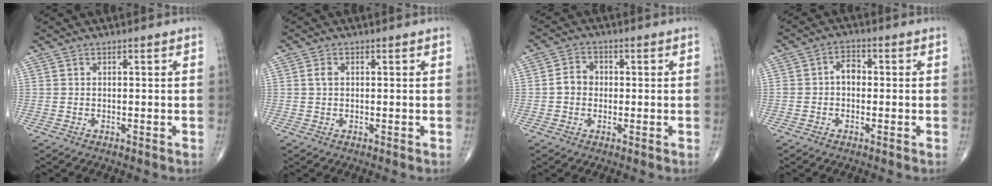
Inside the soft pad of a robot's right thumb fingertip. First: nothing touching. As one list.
[{"total": 1.5, "force": [0.2, 1.0, 1.0], "torque": [-0.018, 0.003, 0.003]}, {"total": 3.8, "force": [-0.3, 3.2, 2.0], "torque": [-0.025, 0.014, -0.013]}, {"total": 3.4, "force": [-0.3, 2.4, 2.4], "torque": [-0.028, 0.016, -0.012]}]